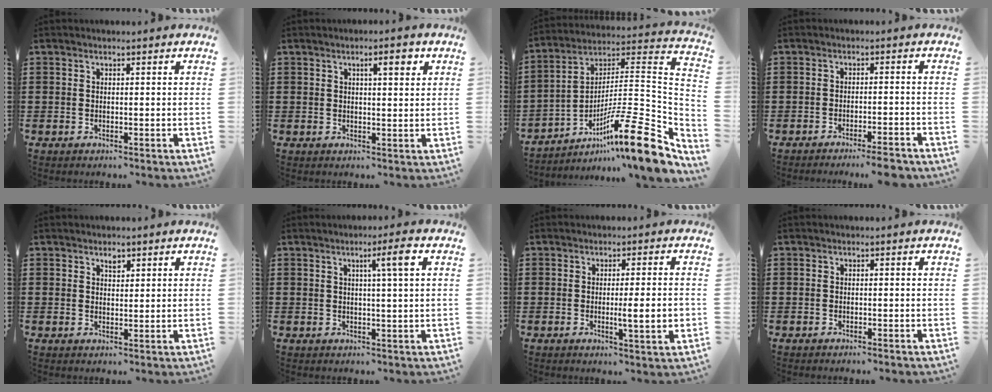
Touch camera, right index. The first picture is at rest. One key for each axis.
{"total": 3.4, "fx": 1.4, "fy": 0.7, "fz": 3.0, "tx": -0.046, "ty": 0.001, "tz": 0.017}
{"total": 15.5, "fx": -8.8, "fy": 1.7, "fz": 12.7, "tx": -0.188, "ty": -0.001, "tz": -0.156}
{"total": 3.6, "fx": -3.2, "fy": -0.5, "fz": 1.6, "tx": -0.027, "ty": -0.008, "tz": -0.061}
{"total": 1.4, "fx": 1.0, "fy": 0.7, "fz": 0.7, "tx": -0.008, "ty": -0.001, "tz": 0.017}
{"total": 4.4, "fx": 1.4, "fy": -0.4, "fz": 4.1, "tx": -0.073, "ty": -0.005, "tz": 0.016}
{"total": 4.9, "fx": -0.7, "fy": 0.2, "fz": 4.8, "tx": -0.074, "ty": -0.013, "tz": -0.015}
{"total": 0.6, "fx": -0.5, "fy": -0.2, "fz": 0.2, "tx": -0.006, "ty": -0.005, "tz": -0.009}